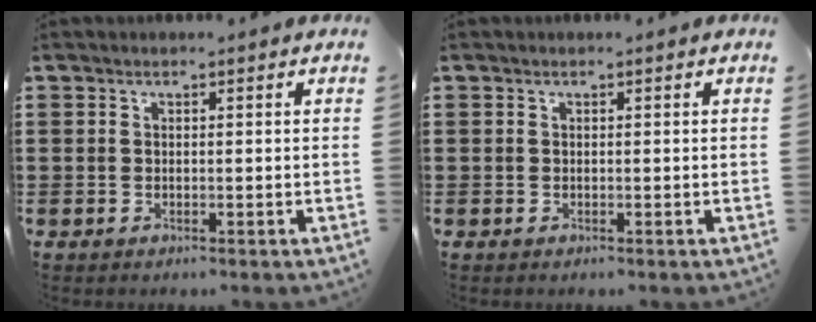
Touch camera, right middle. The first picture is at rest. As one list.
[{"total": 0.0}]